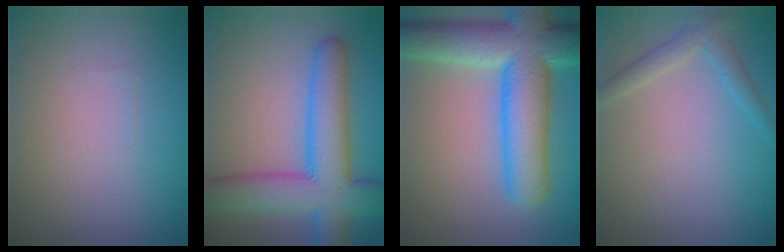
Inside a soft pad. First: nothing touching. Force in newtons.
{"total": 8.4, "press": 8.4, "slide": 0.4}
{"total": 10.4, "press": 10.4, "slide": 0.4}
{"total": 1.9, "press": 1.9, "slide": 0.2}